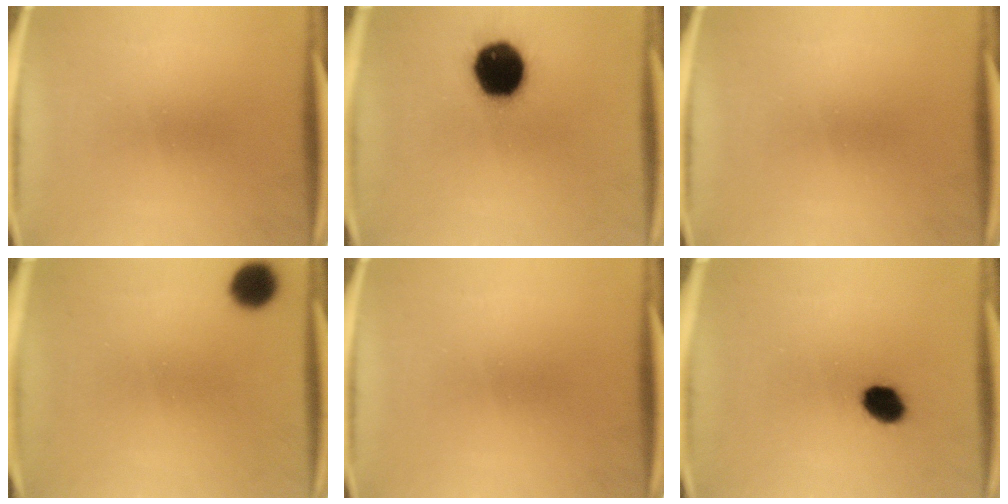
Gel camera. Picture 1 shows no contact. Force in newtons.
{"total": 17.1}
{"total": 0.0}
{"total": 6.8}
{"total": 0.0}
{"total": 5.6}